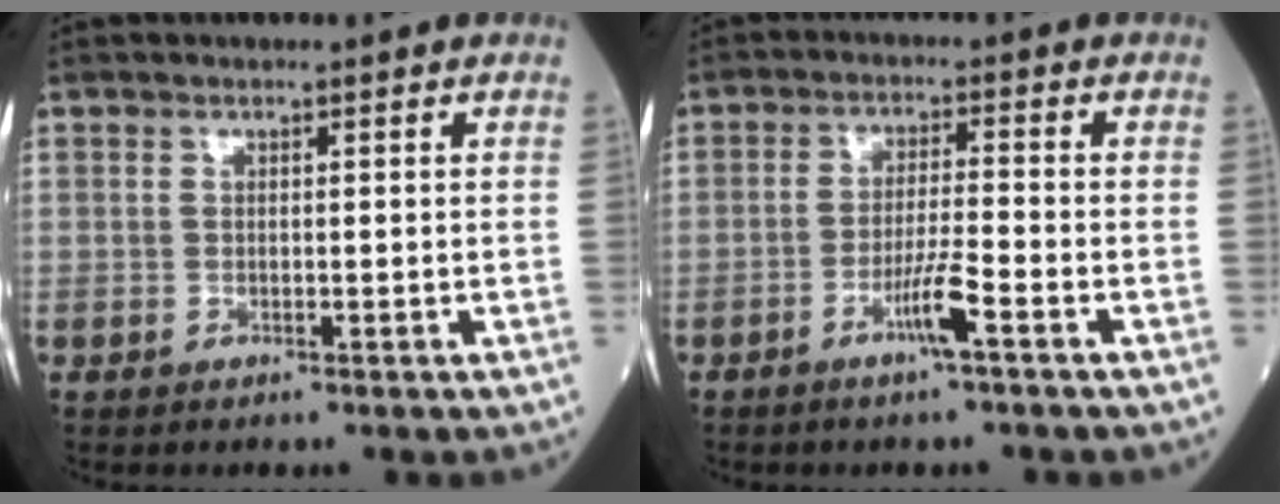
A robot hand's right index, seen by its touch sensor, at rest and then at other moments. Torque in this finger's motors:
{"motor_torque": [0.97, -0.39, 0.54, 0.17]}